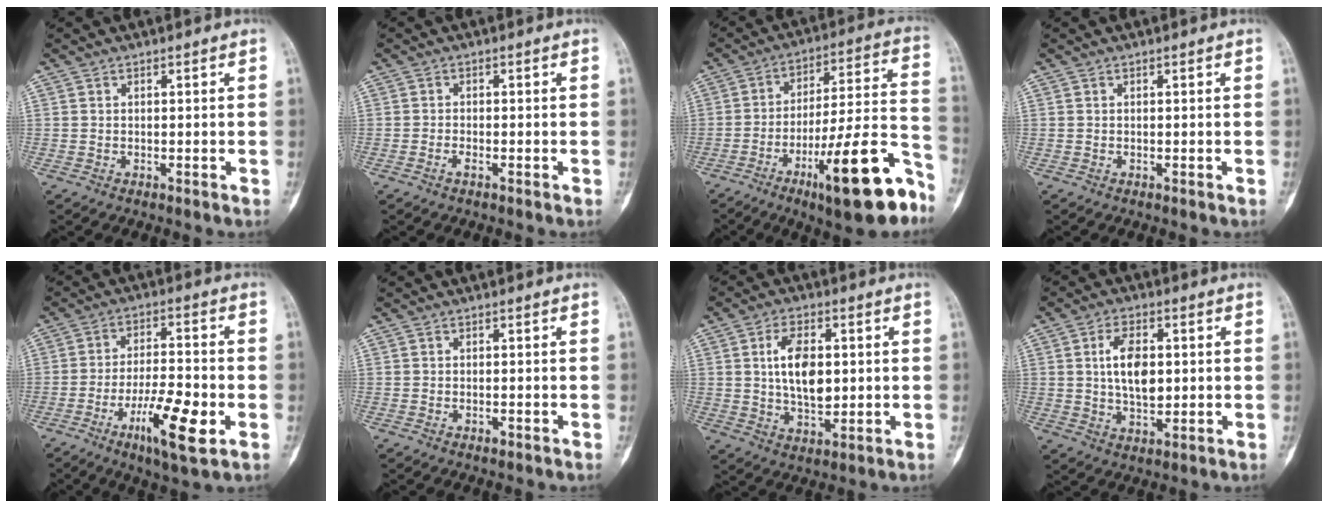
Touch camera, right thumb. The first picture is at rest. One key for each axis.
{"total": 1.2, "fx": -0.8, "fy": 0.4, "fz": 0.8, "tx": -0.016, "ty": 0.005, "tz": -0.016}
{"total": 21.5, "fx": -11.5, "fy": 4.7, "fz": 17.6, "tx": -0.244, "ty": 0.070, "tz": -0.174}
{"total": 0.0}
{"total": 12.5, "fx": -4.8, "fy": 3.1, "fz": 11.1, "tx": -0.196, "ty": 0.012, "tz": -0.081}
{"total": 0.8, "fx": -0.5, "fy": 0.4, "fz": 0.6, "tx": -0.008, "ty": 0.001, "tz": -0.007}
{"total": 9.8, "fx": 1.4, "fy": 5.5, "fz": 8.0, "tx": -0.131, "ty": -0.007, "tz": 0.030}
{"total": 8.6, "fx": 1.2, "fy": 4.8, "fz": 7.0, "tx": -0.114, "ty": -0.005, "tz": 0.024}